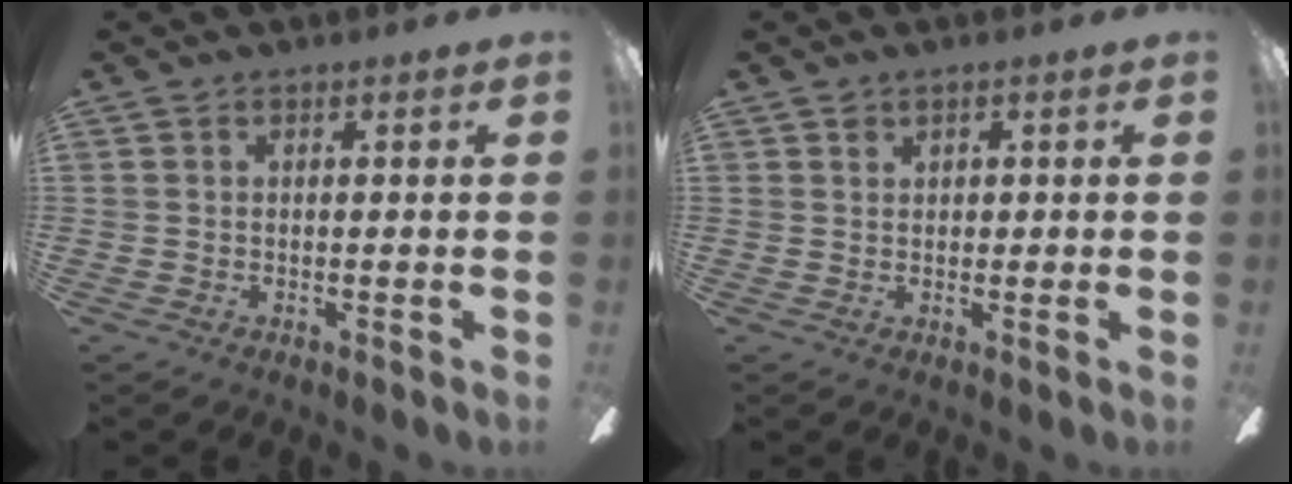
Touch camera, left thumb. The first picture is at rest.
{"total": 1.1, "force": [0.7, 0.8, 0.3], "torque": [-0.007, 0.002, 0.014]}